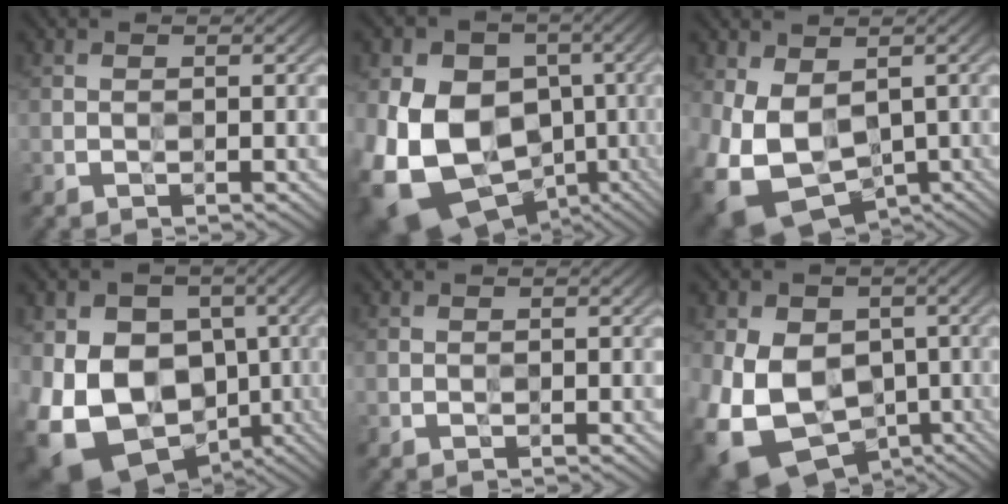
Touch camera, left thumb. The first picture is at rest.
{"total": 17.8, "force": [-3.9, 14.0, 10.3], "torque": [-0.226, -0.035, -0.065]}
{"total": 10.8, "force": [-1.3, 7.5, 7.6], "torque": [-0.182, -0.036, -0.010]}
{"total": 17.8, "force": [-4.9, 13.8, 10.2], "torque": [-0.200, -0.028, -0.090]}
{"total": 0.0}
{"total": 14.5, "force": [-3.4, 11.1, 8.7], "torque": [-0.178, -0.024, -0.054]}